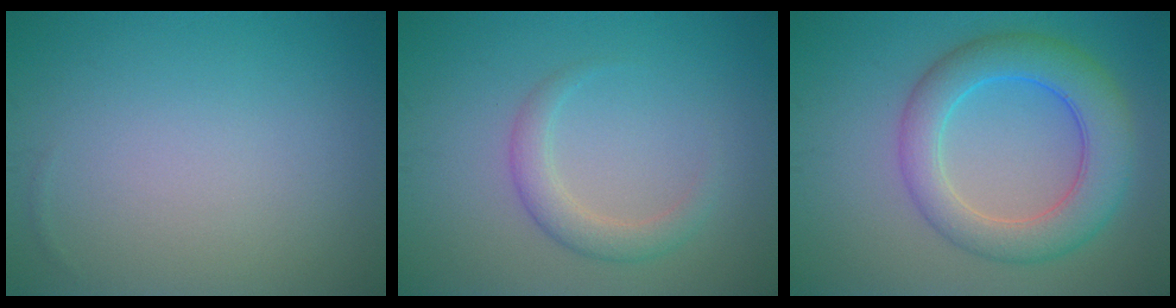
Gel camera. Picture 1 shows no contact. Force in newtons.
{"total": 2.5, "press": 2.5, "slide": 0.2}
{"total": 6.5, "press": 6.5, "slide": 0.2}